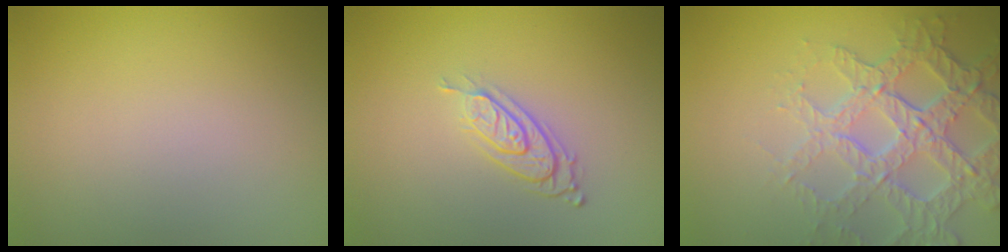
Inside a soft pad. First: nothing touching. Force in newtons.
{"total": 2.9, "press": 1.9, "slide": 2.2}
{"total": 6.8, "press": 5.0, "slide": 4.7}